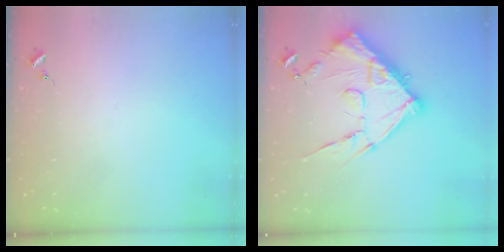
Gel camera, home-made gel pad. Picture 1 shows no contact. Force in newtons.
{"total": 17.2, "press": 17.2, "slide": 1.3}